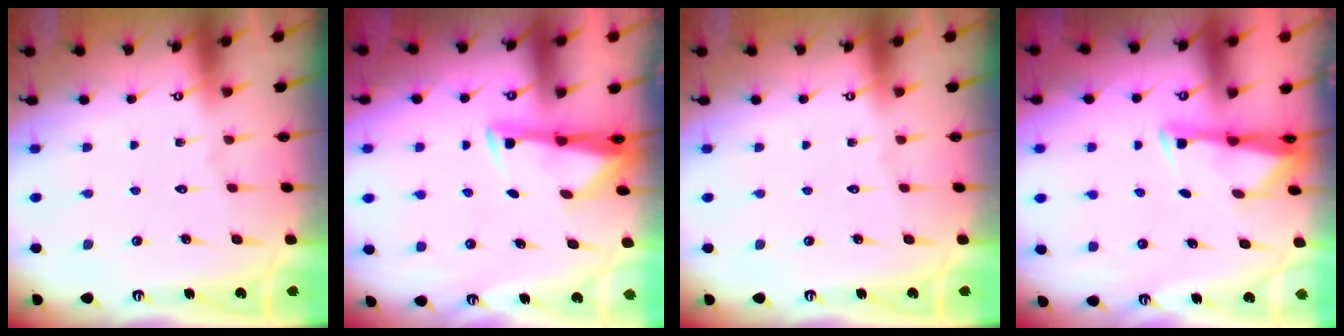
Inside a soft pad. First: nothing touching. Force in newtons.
{"total": 4.0, "press": 3.9, "slide": 1.2}
{"total": 0.0}
{"total": 2.8, "press": 2.7, "slide": 0.4}